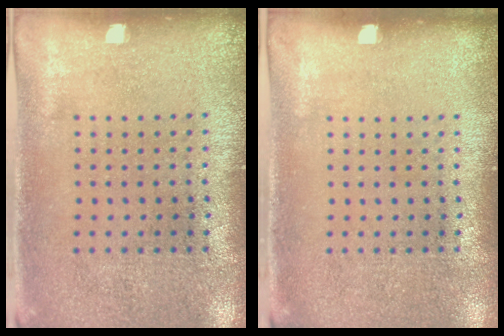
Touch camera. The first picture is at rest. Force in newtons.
{"total": 0.0}